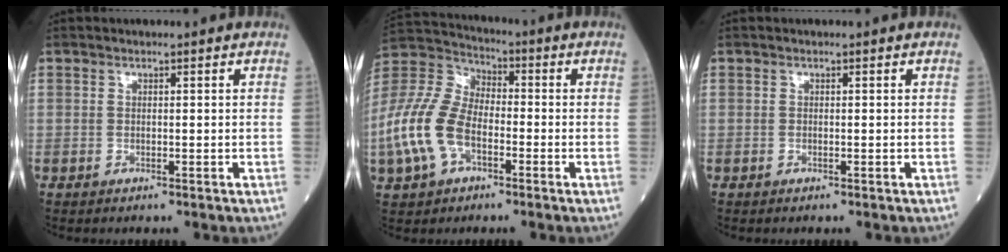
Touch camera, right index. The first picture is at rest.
{"total": 12.9, "force": [-4.0, 7.5, 9.8], "torque": [-0.244, 0.016, -0.081]}
{"total": 0.0}